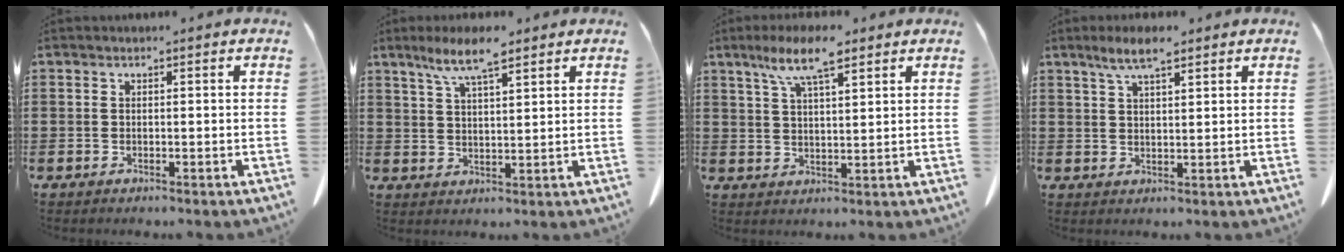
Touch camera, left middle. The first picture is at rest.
{"total": 7.2, "force": [5.1, 1.2, 5.0], "torque": [-0.109, -0.005, 0.090]}
{"total": 8.4, "force": [5.5, 1.9, 6.0], "torque": [-0.129, -0.003, 0.099]}
{"total": 5.0, "force": [3.5, 0.9, 3.5], "torque": [-0.076, 0.001, 0.062]}